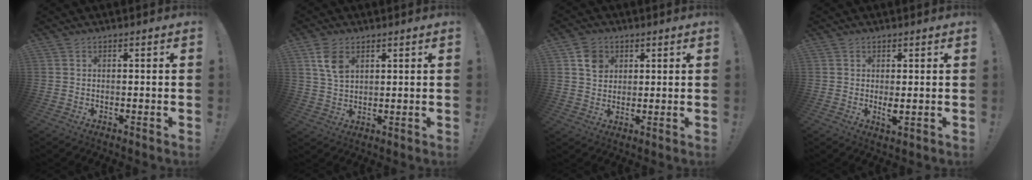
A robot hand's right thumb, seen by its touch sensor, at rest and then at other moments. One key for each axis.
{"total": 7.0, "fx": 3.2, "fy": 4.3, "fz": 4.5, "tx": -0.079, "ty": -0.005, "tz": 0.063}
{"total": 6.5, "fx": 2.8, "fy": 5.5, "fz": 2.1, "tx": -0.020, "ty": -0.009, "tz": 0.054}
{"total": 2.5, "fx": 0.8, "fy": 1.3, "fz": 2.1, "tx": -0.022, "ty": -0.009, "tz": 0.014}